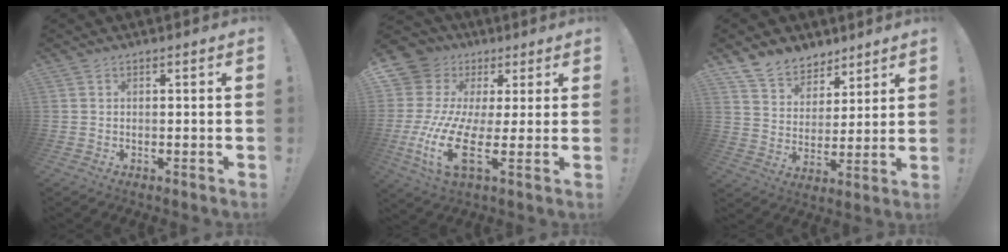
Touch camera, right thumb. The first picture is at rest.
{"total": 14.2, "force": [-1.4, 8.4, 11.4], "torque": [-0.254, -0.018, -0.028]}
{"total": 10.6, "force": [8.3, 6.2, 1.7], "torque": [-0.043, -0.061, 0.166]}